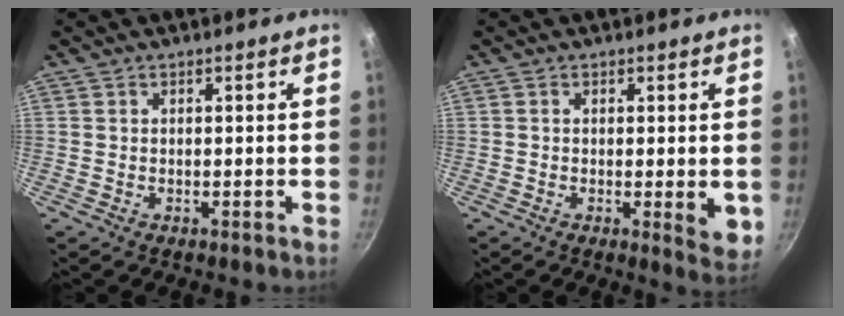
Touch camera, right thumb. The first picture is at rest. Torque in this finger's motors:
{"motor_torque": [0.10, 1.08, 0.65, 0.14, 0.14]}